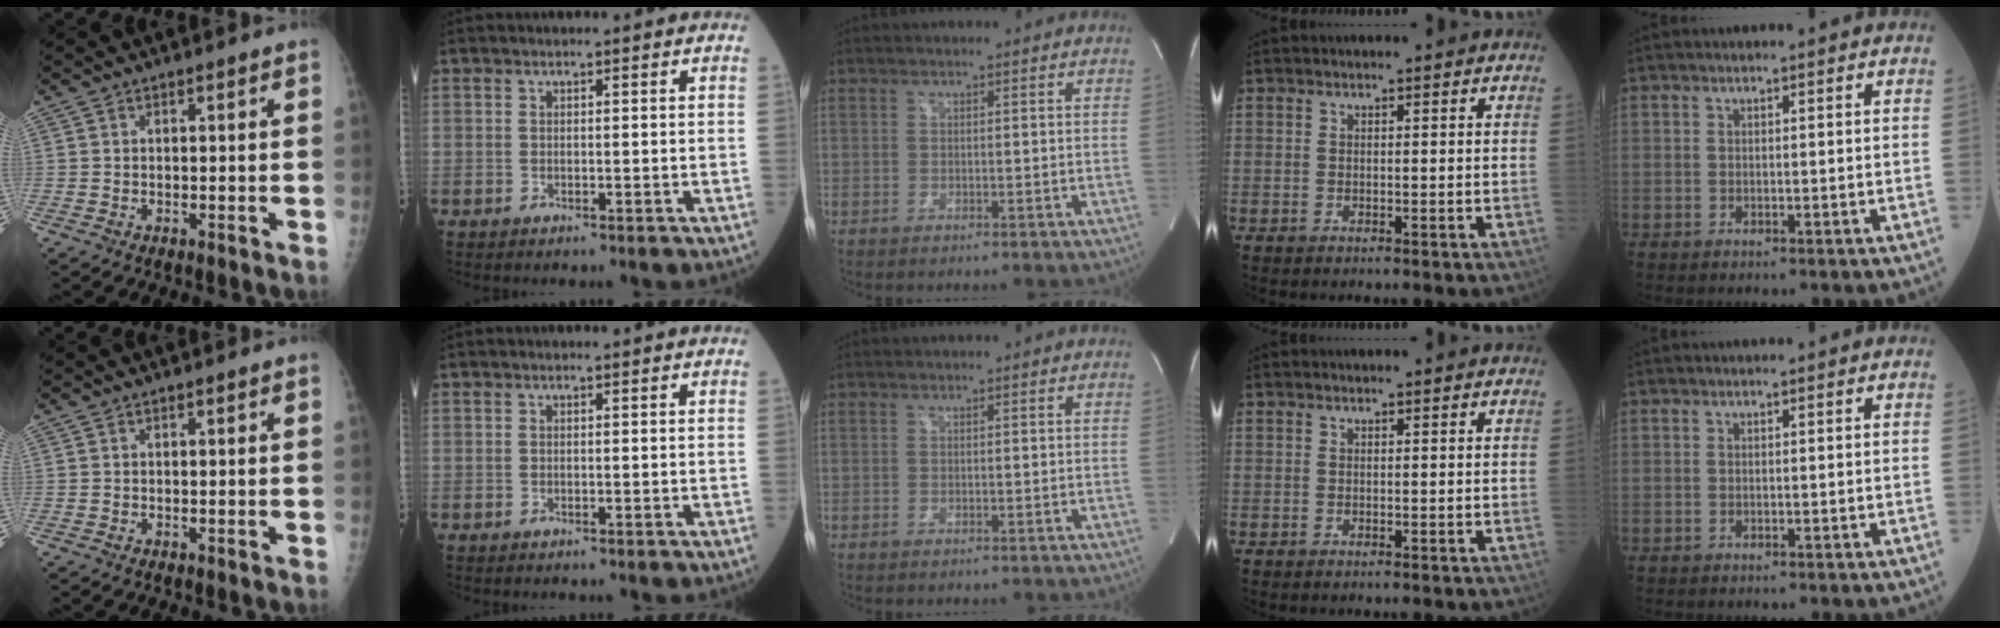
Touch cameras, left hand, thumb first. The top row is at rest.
{}